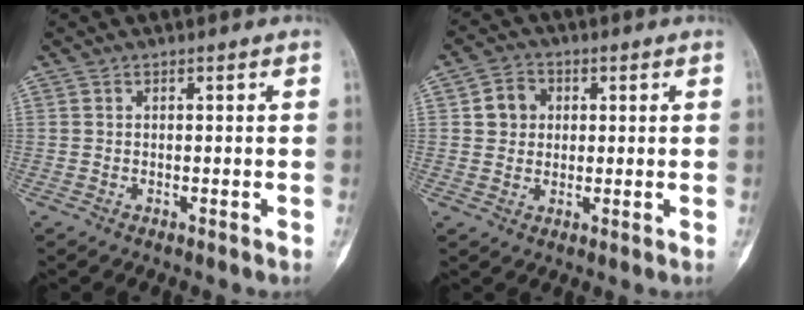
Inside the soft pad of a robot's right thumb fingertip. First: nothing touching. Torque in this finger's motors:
{"motor_torque": [-0.04, 0.05, 0.02, 0.03, 0.01]}